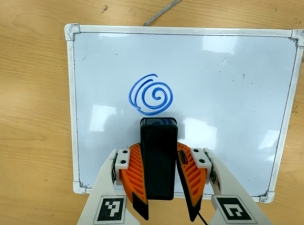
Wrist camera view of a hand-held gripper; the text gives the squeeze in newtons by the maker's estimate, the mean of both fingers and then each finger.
{"total": 10.8, "left": 8.3, "right": 13.3}